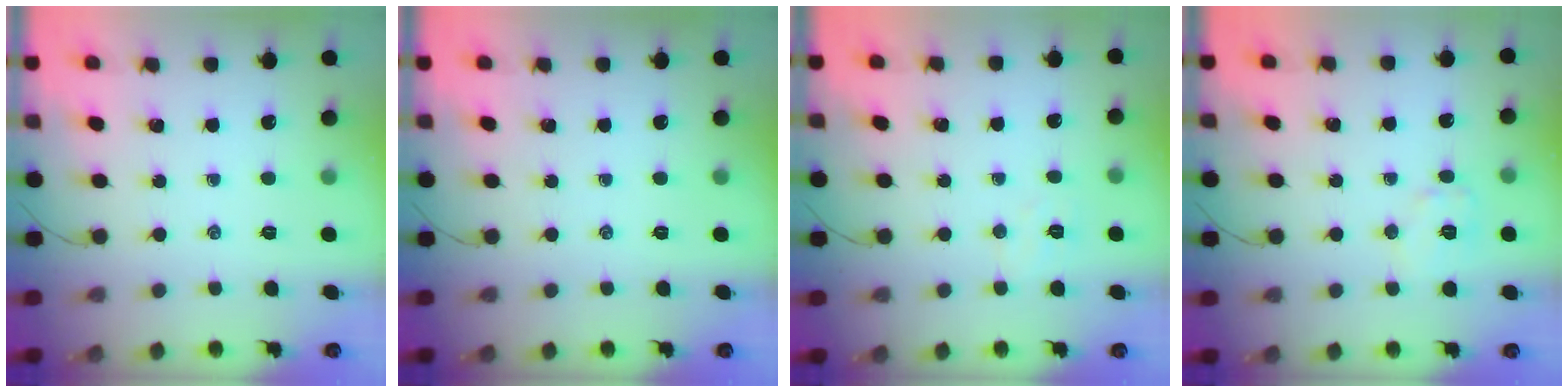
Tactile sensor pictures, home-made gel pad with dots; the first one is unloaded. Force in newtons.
{"total": 0.0}
{"total": 3.9, "press": 3.8, "slide": 0.9}
{"total": 6.9, "press": 6.9, "slide": 0.4}